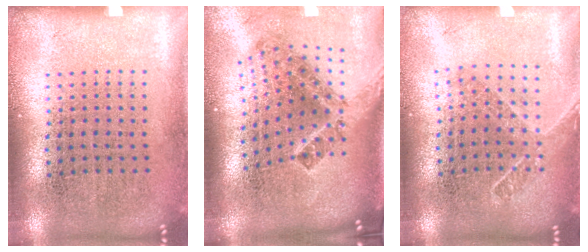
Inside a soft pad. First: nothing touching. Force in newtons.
{"total": 2.5, "press": 1.5, "slide": 2.0}
{"total": 1.5, "press": 1.2, "slide": 0.9}